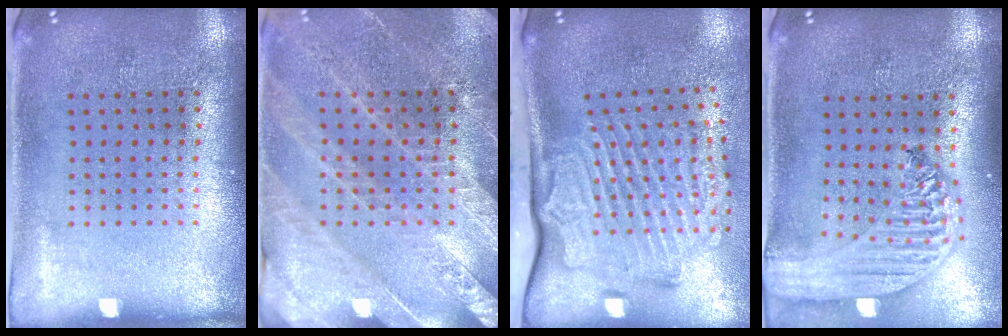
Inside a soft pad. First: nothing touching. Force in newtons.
{"total": 2.8, "press": 2.7, "slide": 0.7}
{"total": 3.5, "press": 2.4, "slide": 2.5}
{"total": 2.8, "press": 2.2, "slide": 1.6}